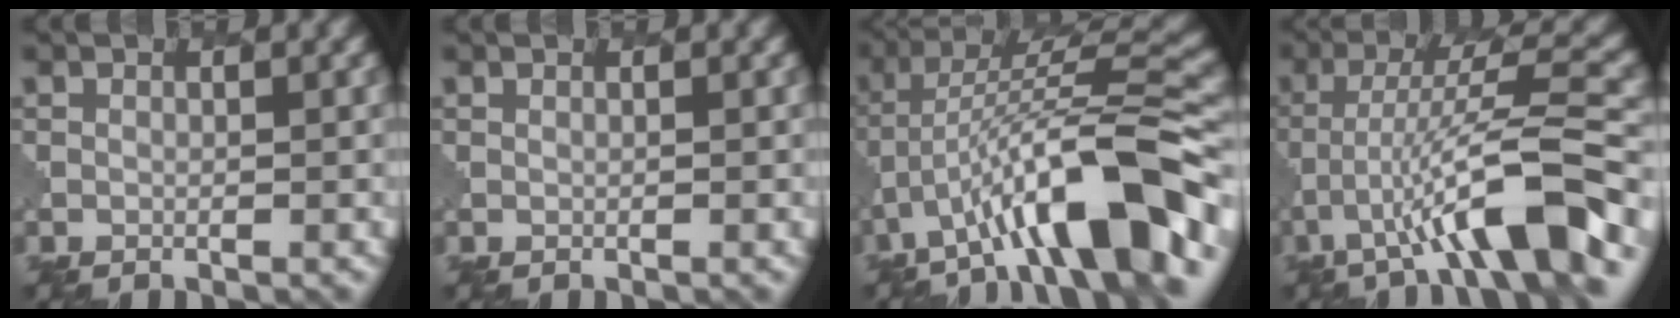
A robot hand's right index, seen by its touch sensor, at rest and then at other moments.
{"total": 0.6, "force": [0.5, 0.1, 0.3], "torque": [0.000, -0.001, 0.005]}
{"total": 10.7, "force": [-5.1, 2.6, 9.1], "torque": [-0.142, 0.024, -0.082]}
{"total": 8.7, "force": [-4.2, 1.2, 7.6], "torque": [-0.121, 0.021, -0.064]}